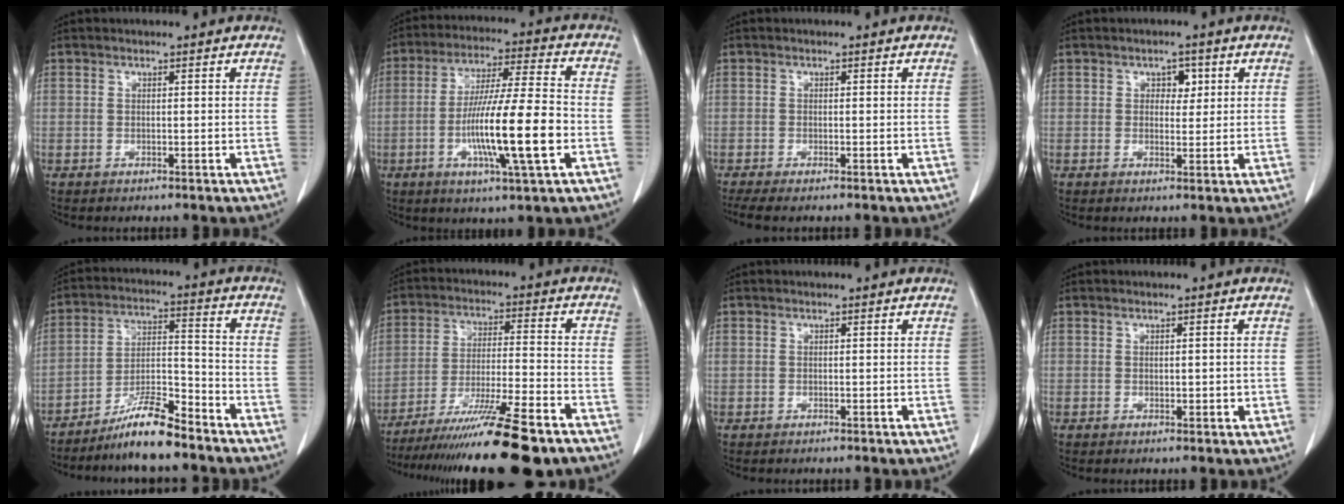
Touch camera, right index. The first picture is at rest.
{"total": 14.9, "force": [-3.8, 0.4, 14.4], "torque": [-0.264, -0.009, -0.069]}
{"total": 3.6, "force": [-3.0, 0.3, 2.0], "torque": [-0.029, -0.009, -0.047]}
{"total": 2.5, "force": [0.9, 1.7, 1.6], "torque": [-0.017, 0.003, 0.013]}
{"total": 9.3, "force": [-7.6, 0.8, 5.2], "torque": [-0.098, -0.003, -0.137]}
{"total": 18.9, "force": [-14.7, 0.2, 11.8], "torque": [-0.175, -0.032, -0.237]}
{"total": 0.0}
{"total": 1.4, "force": [0.0, 0.7, 1.2], "torque": [-0.017, -0.002, 0.004]}